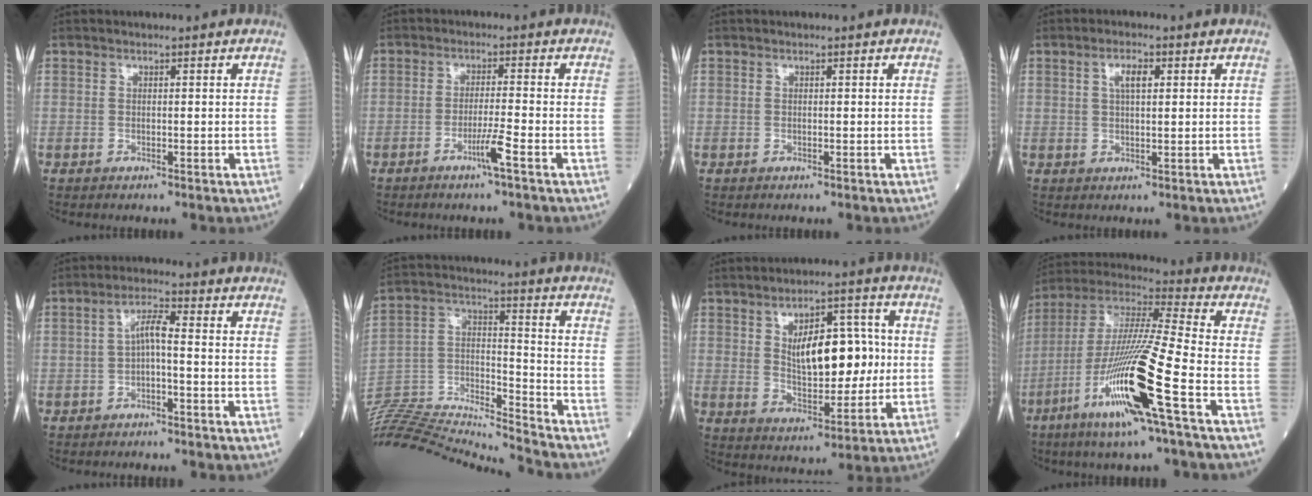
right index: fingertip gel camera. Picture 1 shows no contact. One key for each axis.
{"total": 3.6, "fx": -2.0, "fy": -0.7, "fz": 3.0, "tx": -0.058, "ty": -0.007, "tz": -0.040}
{"total": 0.0}
{"total": 3.1, "fx": 1.1, "fy": 0.9, "fz": 2.7, "tx": -0.053, "ty": 0.004, "tz": 0.020}
{"total": 3.6, "fx": -0.6, "fy": 0.6, "fz": 3.5, "tx": -0.062, "ty": 0.014, "tz": -0.011}
{"total": 24.0, "fx": -23.0, "fy": -0.6, "fz": 6.7, "tx": -0.151, "ty": 0.000, "tz": -0.381}
{"total": 10.9, "fx": 1.6, "fy": 4.8, "fz": 9.7, "tx": -0.153, "ty": 0.010, "tz": 0.033}
{"total": 19.0, "fx": -7.6, "fy": -0.4, "fz": 17.4, "tx": -0.368, "ty": -0.030, "tz": -0.153}